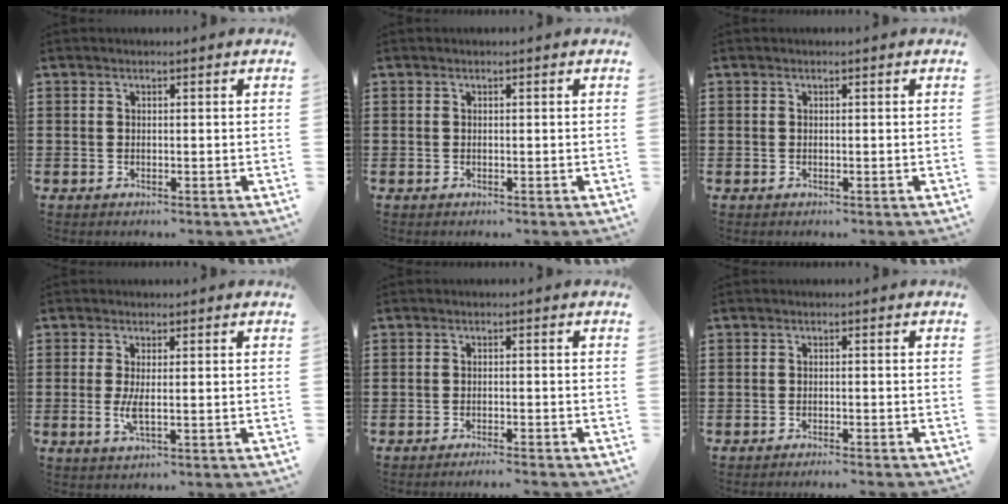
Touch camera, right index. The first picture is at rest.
{"total": 0.0}
{"total": 0.0}
{"total": 3.3, "force": [-0.2, 0.8, 3.2], "torque": [-0.073, -0.007, -0.008]}
{"total": 1.8, "force": [-1.7, -0.4, 0.3], "torque": [-0.006, 0.000, -0.034]}
{"total": 1.4, "force": [-1.3, -0.4, 0.2], "torque": [-0.004, 0.000, -0.026]}